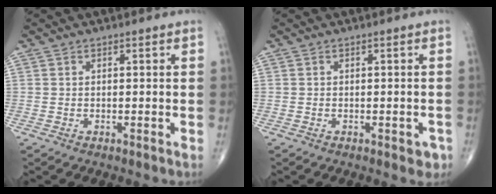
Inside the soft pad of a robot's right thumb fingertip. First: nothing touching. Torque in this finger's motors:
{"motor_torque": [-0.24, 0.09, -0.11, -0.01, 0.01]}